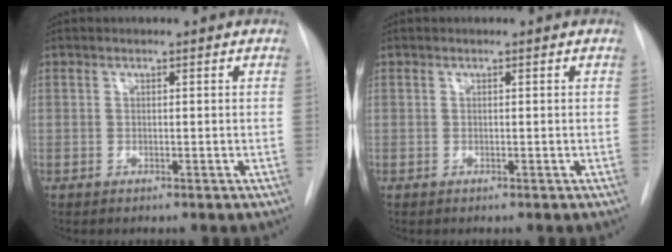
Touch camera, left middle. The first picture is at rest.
{"total": 0.0}